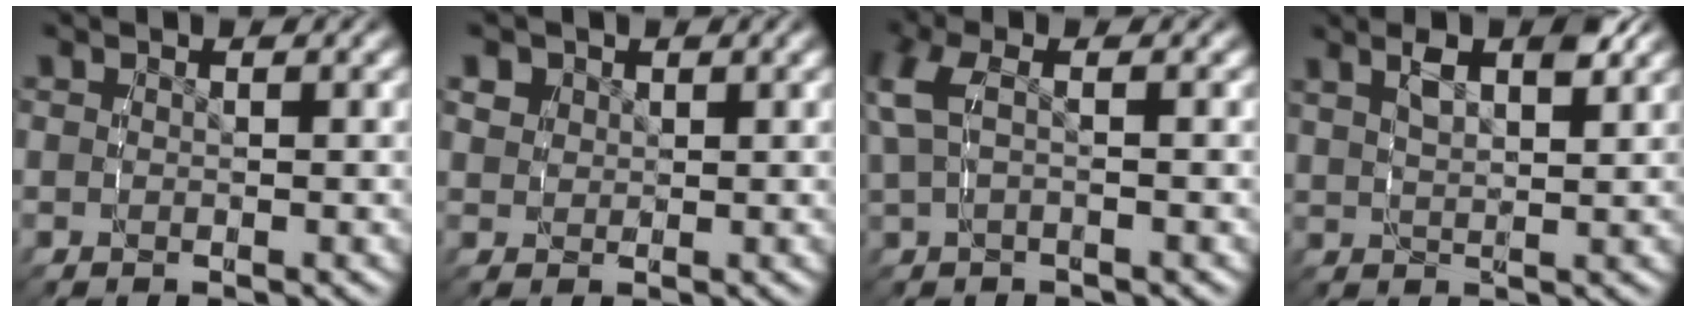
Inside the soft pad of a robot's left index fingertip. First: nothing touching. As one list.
[{"total": 2.0, "force": [1.2, 1.5, 0.7], "torque": [-0.017, -0.005, 0.031]}, {"total": 3.2, "force": [0.8, 1.3, 2.8], "torque": [-0.071, 0.010, 0.016]}, {"total": 4.3, "force": [2.4, 1.3, 3.3], "torque": [-0.047, 0.003, 0.045]}]